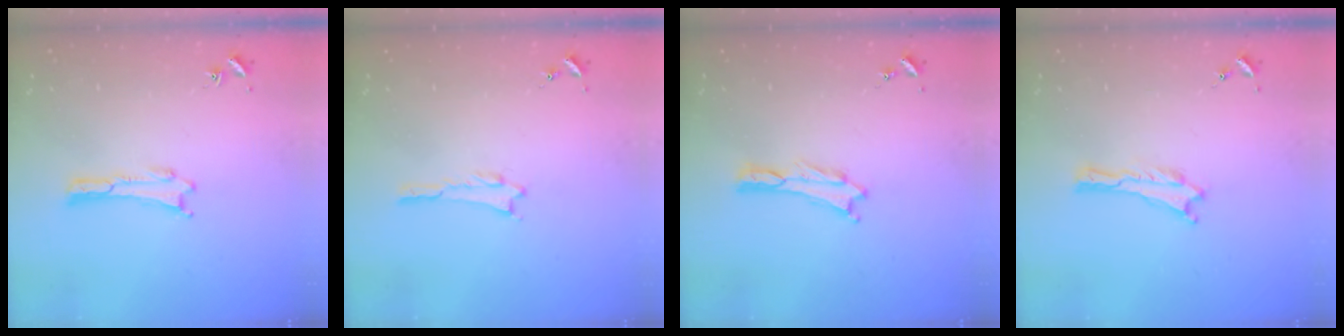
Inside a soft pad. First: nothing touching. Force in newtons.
{"total": 0.0}
{"total": 0.0}
{"total": 0.0}